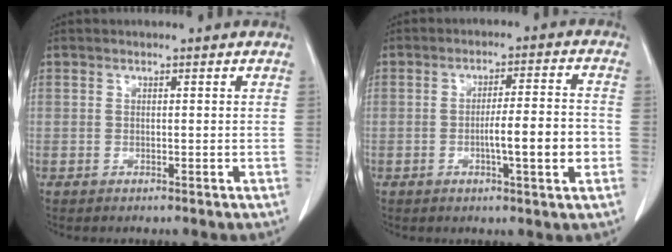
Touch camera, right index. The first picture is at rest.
{"total": 7.9, "force": [-2.0, 0.4, 7.7], "torque": [-0.118, 0.004, -0.031]}